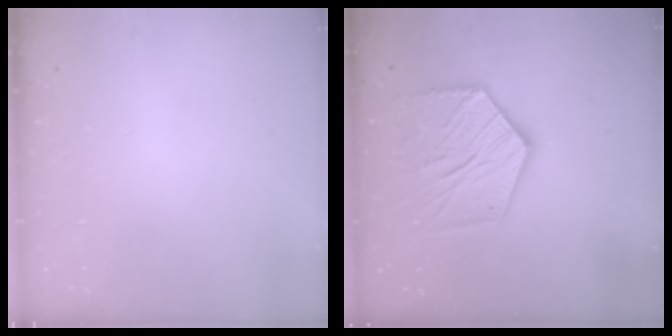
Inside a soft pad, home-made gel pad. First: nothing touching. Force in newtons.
{"total": 15.8, "press": 15.7, "slide": 1.2}